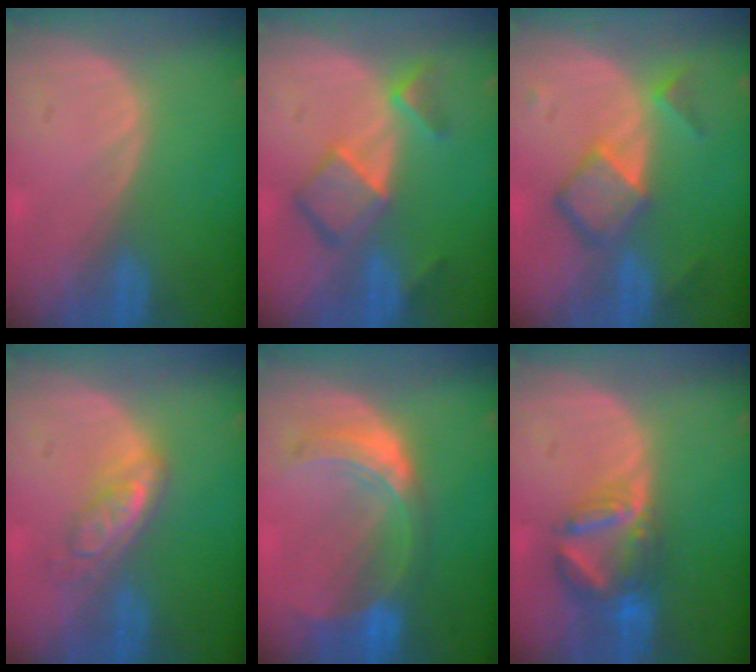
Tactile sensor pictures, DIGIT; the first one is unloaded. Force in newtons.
{"total": 7.2, "press": 6.2, "slide": 3.7}
{"total": 6.9, "press": 5.9, "slide": 3.6}
{"total": 5.3, "press": 4.6, "slide": 2.7}
{"total": 7.9, "press": 7.0, "slide": 3.7}
{"total": 7.2, "press": 6.4, "slide": 3.2}